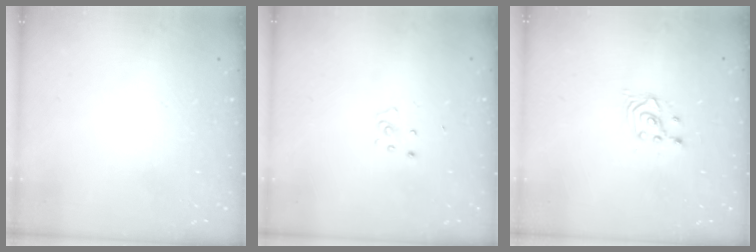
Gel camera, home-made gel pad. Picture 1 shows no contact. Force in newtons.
{"total": 2.6, "press": 2.6, "slide": 0.2}
{"total": 2.7, "press": 2.7, "slide": 0.3}